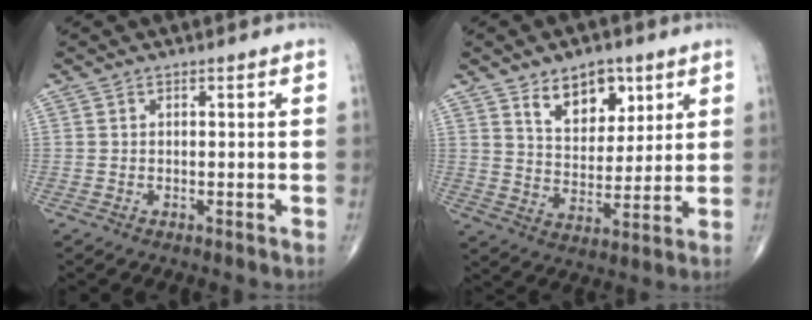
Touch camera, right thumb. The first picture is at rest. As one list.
[{"total": 10.9, "force": [5.9, 6.5, 6.4], "torque": [-0.065, -0.038, 0.103]}]